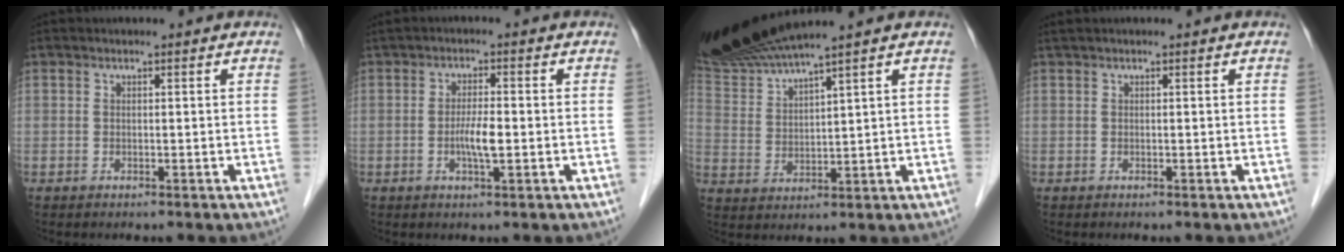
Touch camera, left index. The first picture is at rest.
{"total": 3.5, "force": [-0.7, 0.4, 3.4], "torque": [-0.064, -0.001, -0.012]}
{"total": 8.6, "force": [7.7, -1.9, 3.2], "torque": [-0.078, -0.004, 0.162]}
{"total": 0.0}